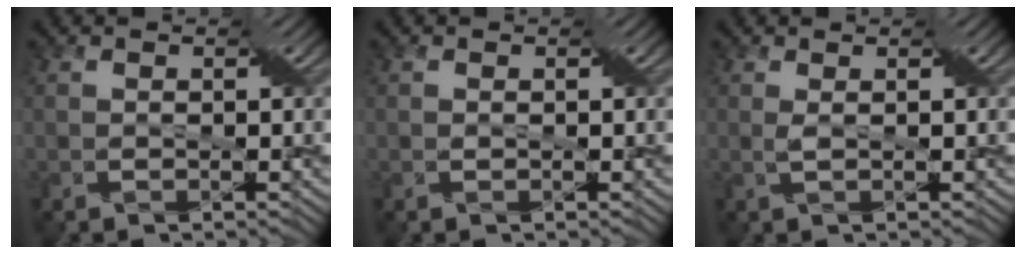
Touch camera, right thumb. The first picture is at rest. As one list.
[{"total": 0.0}, {"total": 1.5, "force": [0.4, 0.2, 1.5], "torque": [-0.032, 0.001, 0.011]}]